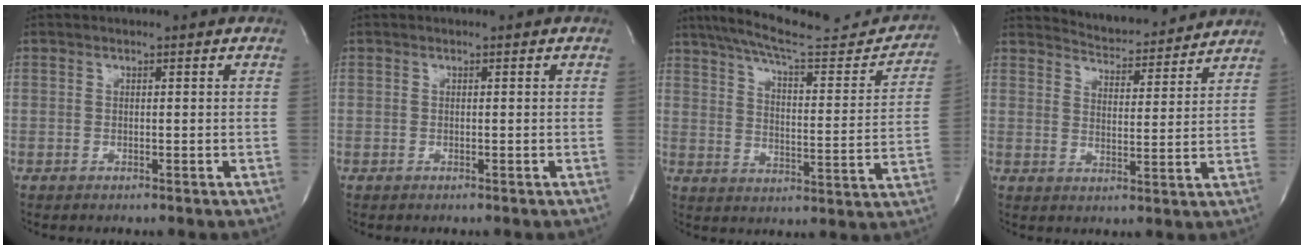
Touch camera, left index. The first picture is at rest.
{"total": 0.0}
{"total": 21.2, "force": [19.1, 2.5, 8.8], "torque": [-0.135, -0.031, 0.254]}
{"total": 9.8, "force": [9.6, 1.2, 1.2], "torque": [-0.024, -0.002, 0.135]}